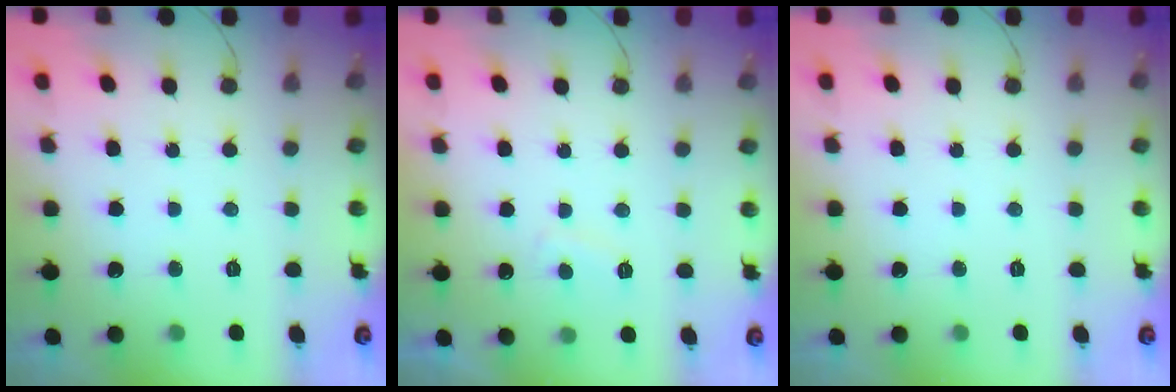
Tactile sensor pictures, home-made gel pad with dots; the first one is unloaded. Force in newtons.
{"total": 2.6, "press": 2.4, "slide": 0.8}
{"total": 0.0}